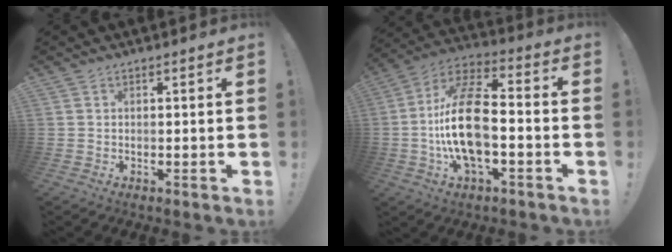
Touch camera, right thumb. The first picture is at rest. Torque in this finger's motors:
{"motor_torque": [2.24, 2.77, 0.27, 0.01, 0.27]}